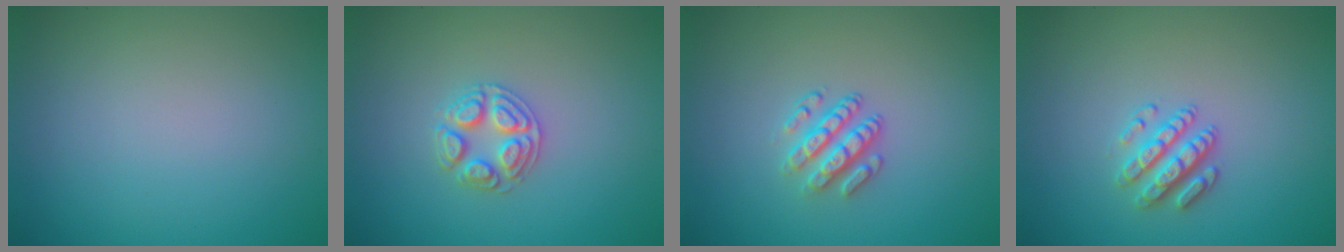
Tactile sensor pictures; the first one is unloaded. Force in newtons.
{"total": 2.6, "press": 2.6, "slide": 0.2}
{"total": 2.8, "press": 2.4, "slide": 1.5}
{"total": 2.6, "press": 2.5, "slide": 0.7}